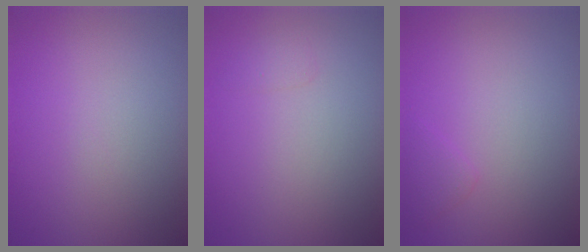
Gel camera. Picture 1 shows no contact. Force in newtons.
{"total": 0.6, "press": 0.6, "slide": 0.1}
{"total": 0.9, "press": 0.9, "slide": 0.1}